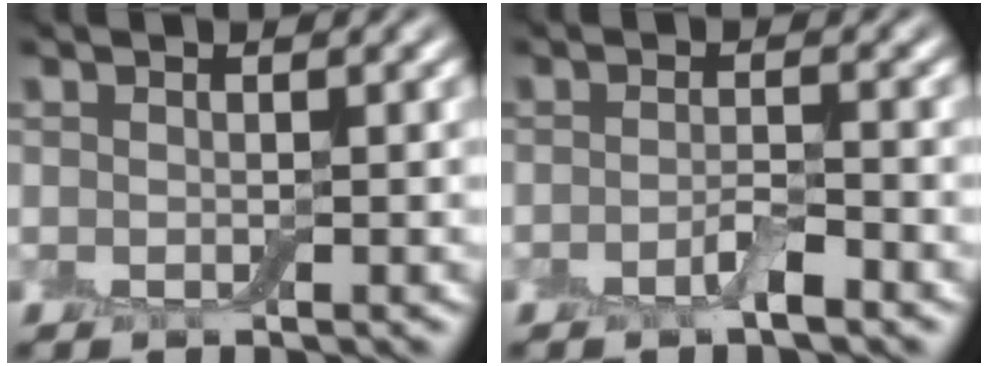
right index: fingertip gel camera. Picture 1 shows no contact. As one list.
[{"total": 1.9, "force": [-1.0, 0.4, 1.5], "torque": [-0.028, 0.001, -0.021]}]